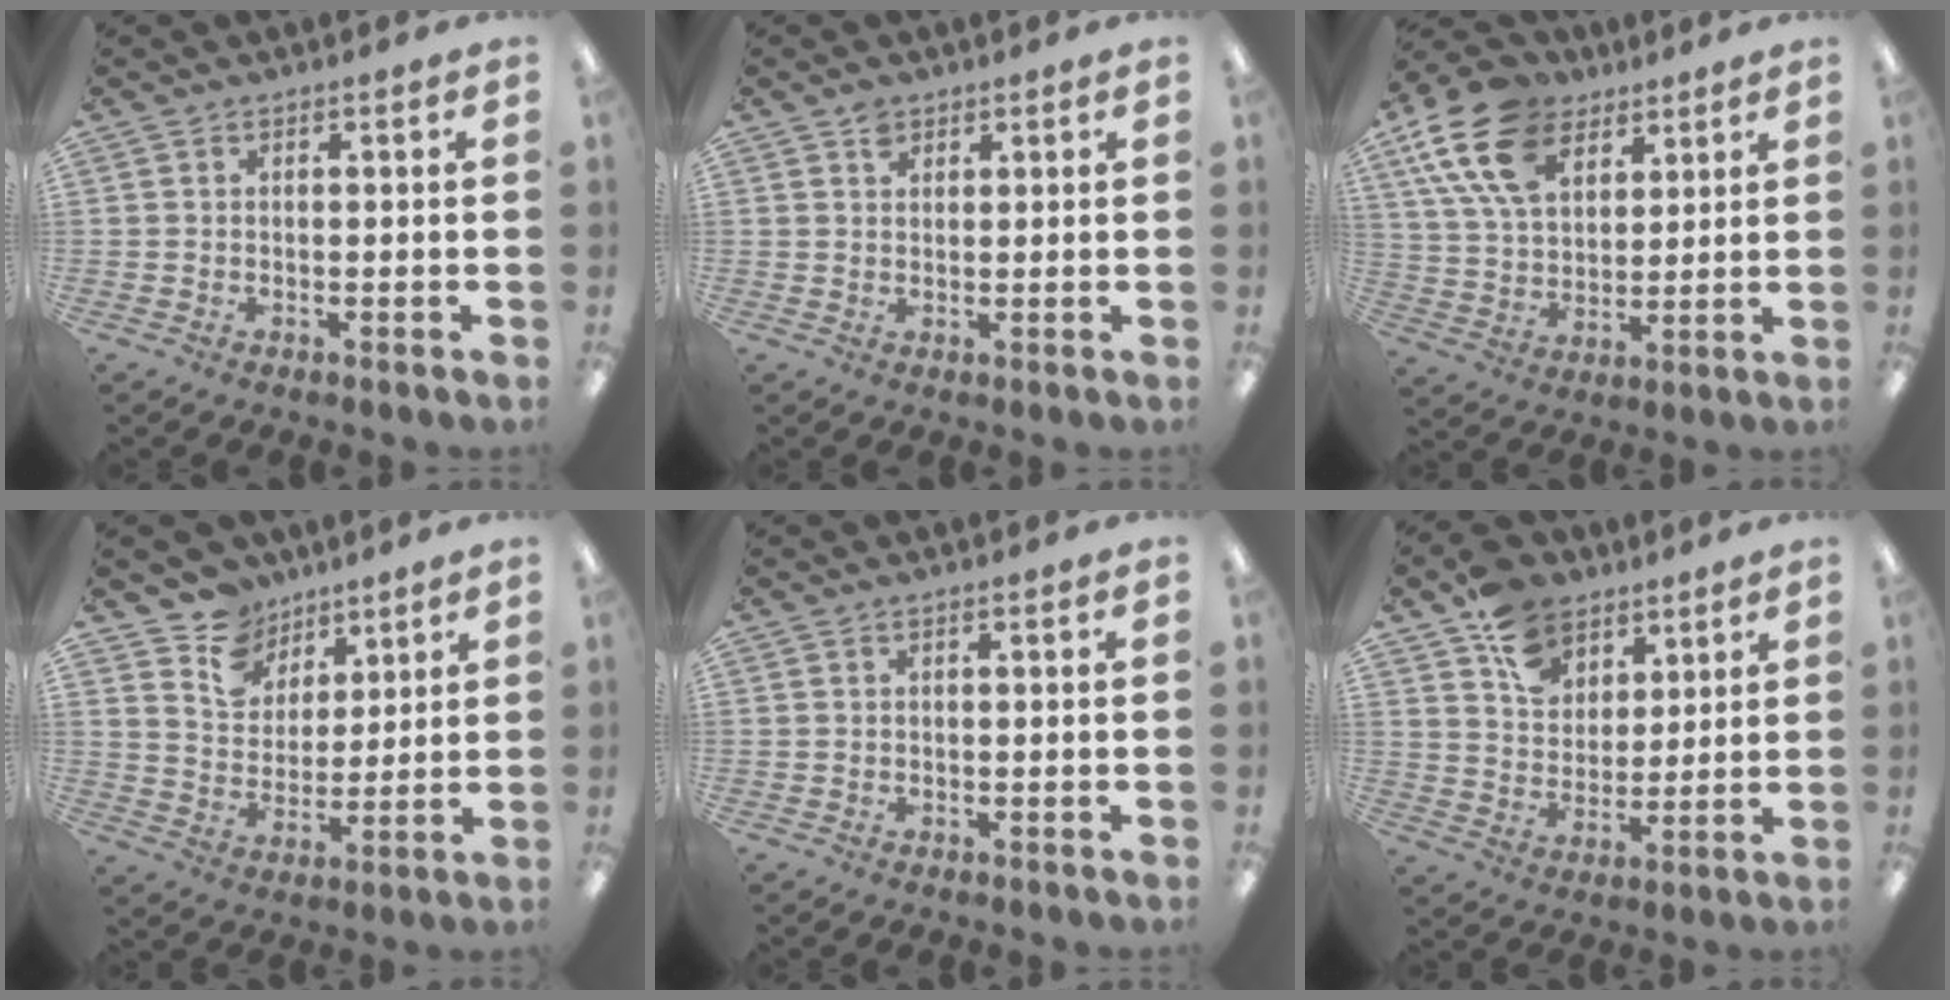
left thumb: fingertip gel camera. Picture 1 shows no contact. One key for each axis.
{"total": 2.5, "fx": 1.7, "fy": 1.6, "fz": 0.9, "tx": -0.011, "ty": -0.005, "tz": 0.031}
{"total": 17.4, "fx": 9.6, "fy": 10.8, "fz": 9.7, "tx": -0.210, "ty": -0.022, "tz": 0.180}
{"total": 10.1, "fx": 7.5, "fy": 6.6, "fz": 1.3, "tx": -0.036, "ty": -0.055, "tz": 0.144}
{"total": 0.0}
{"total": 13.0, "fx": 8.6, "fy": 8.9, "fz": 4.1, "tx": -0.081, "ty": -0.043, "tz": 0.168}